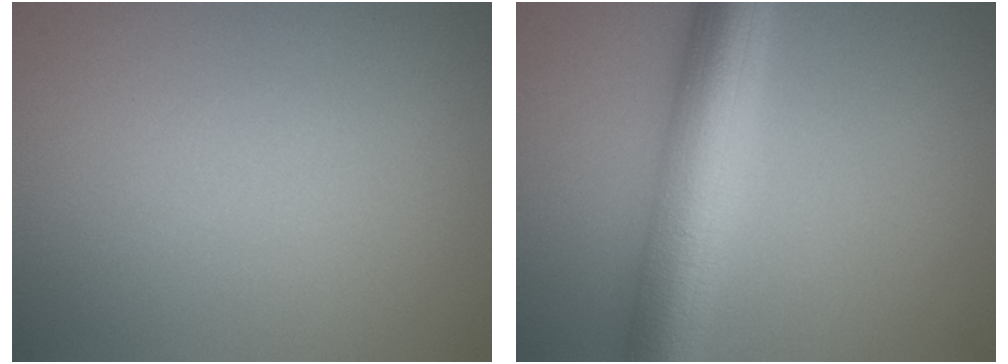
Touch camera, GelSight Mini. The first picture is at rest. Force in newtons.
{"total": 7.6, "press": 7.6, "slide": 0.2}